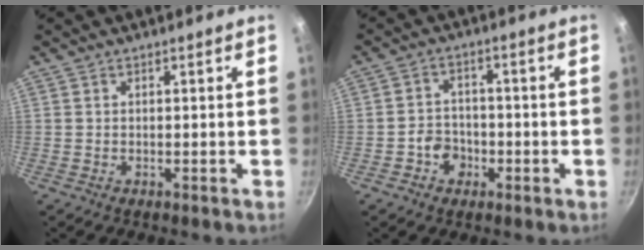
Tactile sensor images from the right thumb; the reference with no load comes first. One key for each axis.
{"total": 5.0, "fx": -2.0, "fy": 4.2, "fz": 1.9, "tx": -0.007, "ty": 0.021, "tz": -0.037}